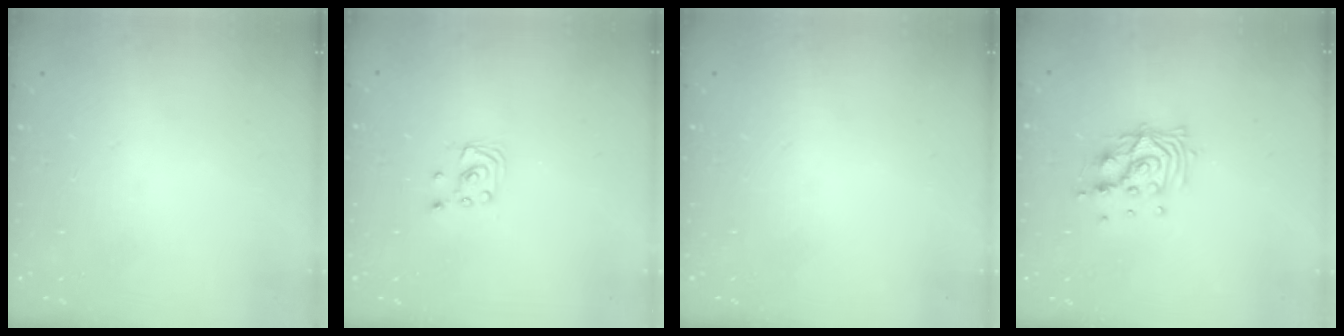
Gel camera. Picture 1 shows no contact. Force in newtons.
{"total": 1.9, "press": 1.9, "slide": 0.1}
{"total": 0.0}
{"total": 11.0, "press": 11.0, "slide": 1.3}